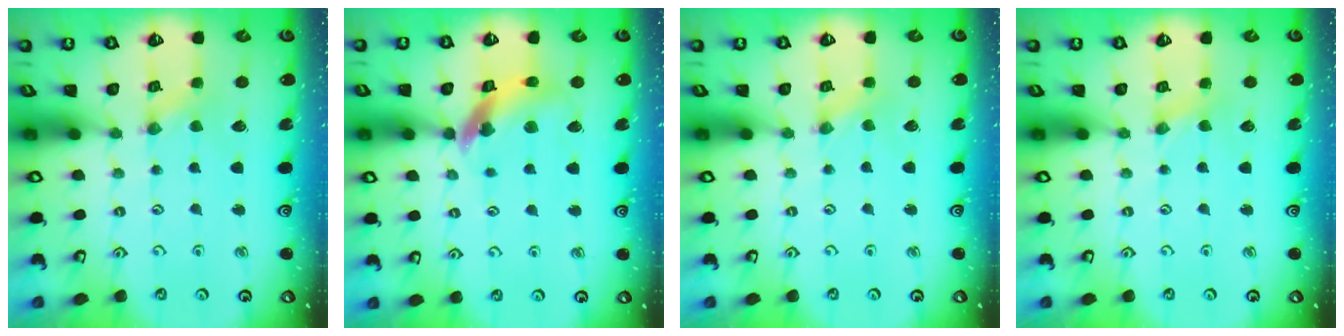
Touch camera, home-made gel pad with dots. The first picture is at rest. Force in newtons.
{"total": 13.1, "press": 13.0, "slide": 1.7}
{"total": 0.0}
{"total": 1.9, "press": 1.9, "slide": 0.3}